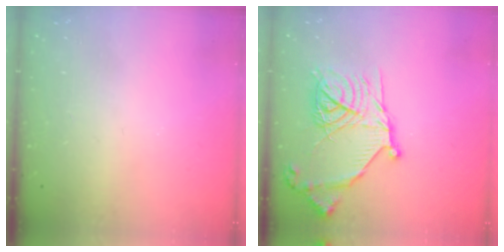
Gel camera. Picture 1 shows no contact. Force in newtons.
{"total": 18.2, "press": 18.2, "slide": 1.1}